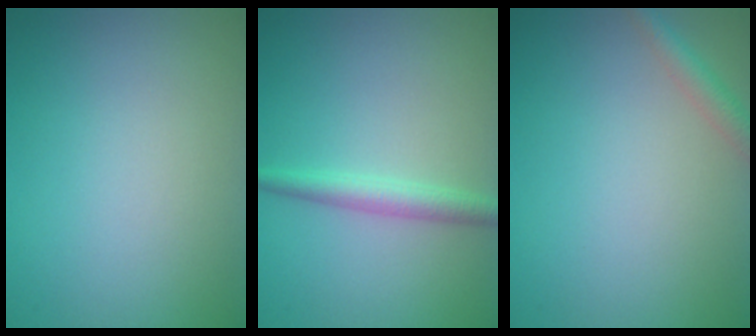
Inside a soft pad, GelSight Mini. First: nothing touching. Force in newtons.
{"total": 2.2, "press": 2.2, "slide": 0.0}
{"total": 1.8, "press": 1.8, "slide": 0.1}